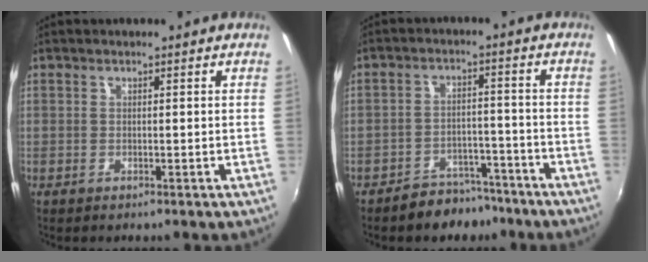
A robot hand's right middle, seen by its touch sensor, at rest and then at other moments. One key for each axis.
{"total": 7.5, "fx": -6.3, "fy": 3.9, "fz": 1.4, "tx": -0.030, "ty": 0.019, "tz": -0.082}